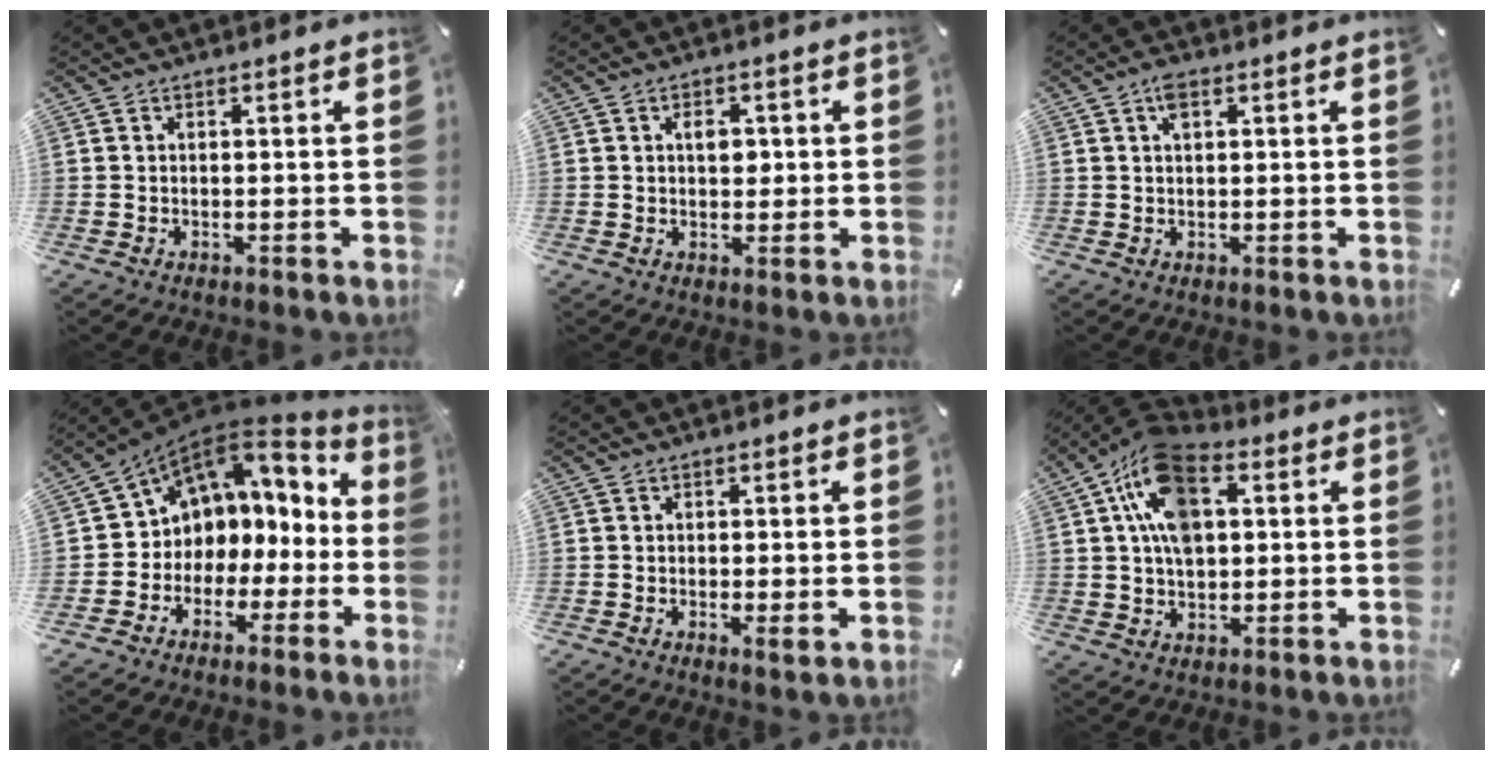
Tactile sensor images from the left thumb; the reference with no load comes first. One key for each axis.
{"total": 3.6, "fx": 0.6, "fy": 2.4, "fz": 2.6, "tx": -0.030, "ty": -0.001, "tz": 0.002}
{"total": 2.7, "fx": 1.2, "fy": 1.4, "fz": 1.9, "tx": -0.035, "ty": 0.001, "tz": 0.019}
{"total": 8.9, "fx": 4.1, "fy": 7.7, "fz": 1.6, "tx": -0.060, "ty": -0.052, "tz": 0.083}
{"total": 1.6, "fx": 0.0, "fy": 0.5, "fz": 1.5, "tx": -0.026, "ty": -0.003, "tz": 0.001}
{"total": 14.4, "fx": 4.2, "fy": 9.6, "fz": 9.8, "tx": -0.189, "ty": 0.001, "tz": 0.078}